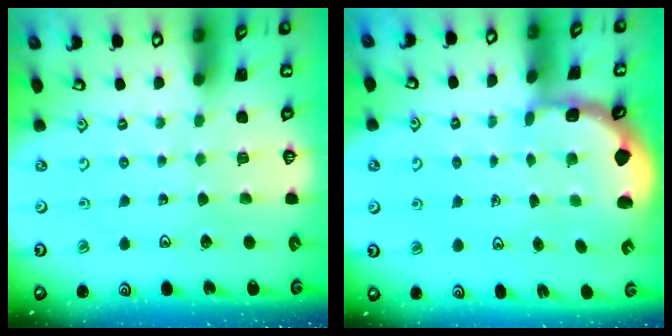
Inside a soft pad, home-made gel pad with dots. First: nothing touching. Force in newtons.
{"total": 1.2, "press": 1.1, "slide": 0.4}